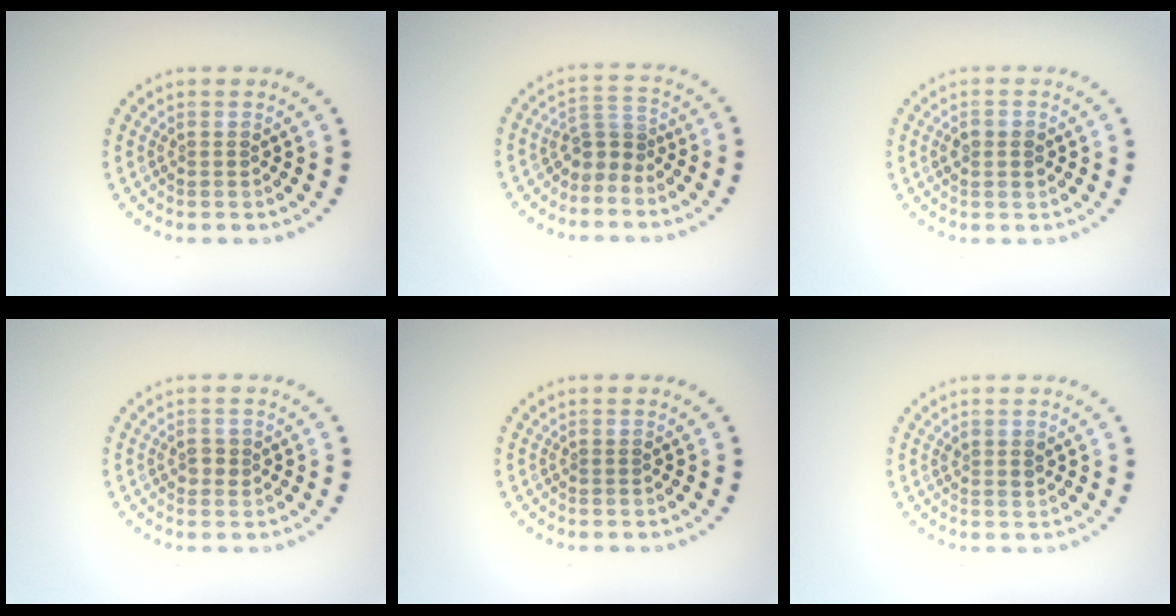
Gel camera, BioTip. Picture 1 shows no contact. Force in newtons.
{"total": 2.2, "press": 1.6, "slide": 1.5}
{"total": 2.0, "press": 2.0, "slide": 0.0}
{"total": 1.2, "press": 1.2, "slide": 0.1}
{"total": 0.0}
{"total": 0.9, "press": 0.9, "slide": 0.3}